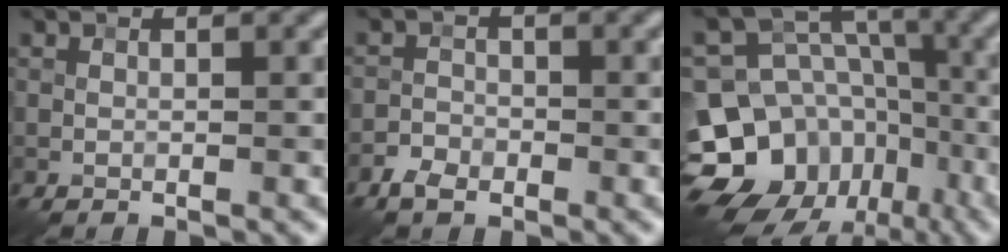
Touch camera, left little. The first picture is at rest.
{"total": 2.3, "force": [-1.6, 1.4, 1.0], "torque": [-0.017, 0.003, -0.035]}
{"total": 16.0, "force": [-8.9, 12.1, 5.6], "torque": [-0.116, -0.017, -0.132]}